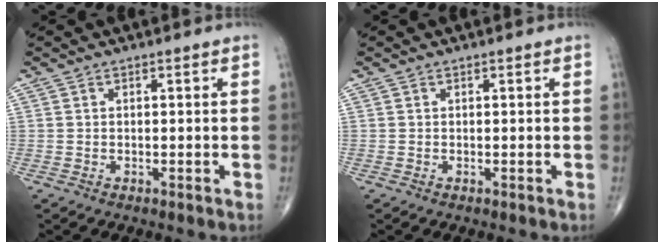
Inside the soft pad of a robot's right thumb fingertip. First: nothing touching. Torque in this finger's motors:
{"motor_torque": [0.10, 0.01, 0.15, 0.03, 0.01]}